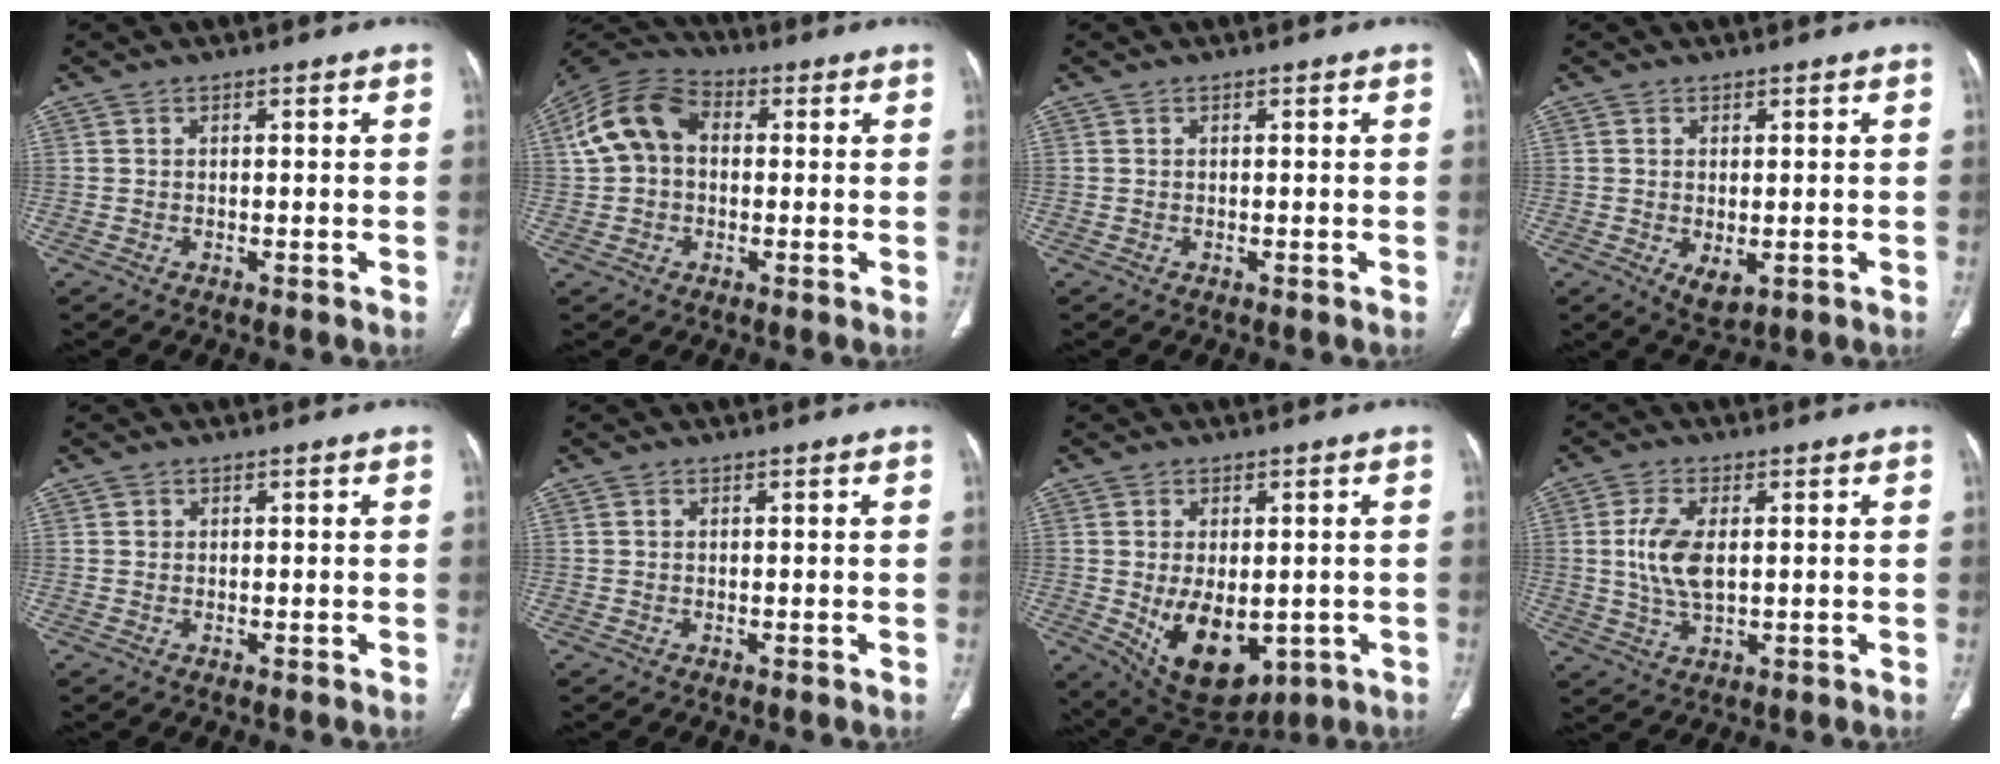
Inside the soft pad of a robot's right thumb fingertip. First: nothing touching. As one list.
[{"total": 11.3, "force": [1.4, 8.2, 7.6], "torque": [-0.141, 0.031, 0.013]}, {"total": 0.0}, {"total": 3.6, "force": [-0.8, 1.9, 3.0], "torque": [-0.048, -0.012, 0.000]}, {"total": 0.6, "force": [0.1, 0.6, 0.1], "torque": [0.001, 0.002, 0.003]}, {"total": 0.0}, {"total": 12.9, "force": [-2.5, 7.7, 10.0], "torque": [-0.141, -0.012, -0.011]}, {"total": 8.1, "force": [0.8, 4.1, 6.9], "torque": [-0.148, -0.005, 0.018]}]